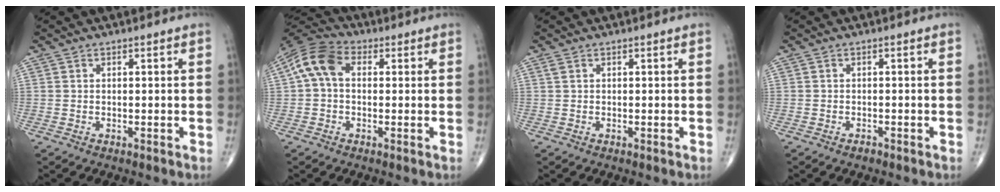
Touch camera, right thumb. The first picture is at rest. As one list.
[{"total": 8.7, "force": [1.1, 5.9, 6.2], "torque": [-0.119, 0.029, 0.010]}, {"total": 0.6, "force": [0.3, 0.2, 0.4], "torque": [-0.014, 0.007, 0.009]}, {"total": 0.8, "force": [-0.6, 0.5, 0.3], "torque": [-0.004, 0.002, -0.012]}]